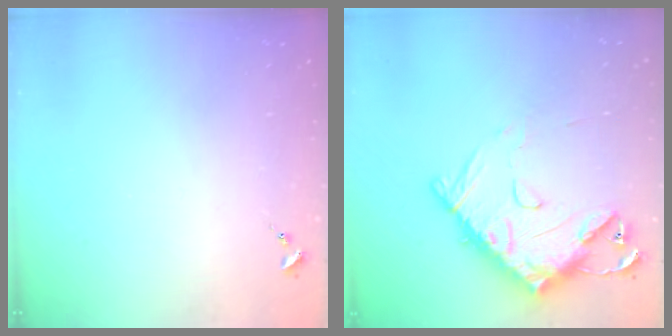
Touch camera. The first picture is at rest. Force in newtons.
{"total": 16.1, "press": 16.0, "slide": 1.6}